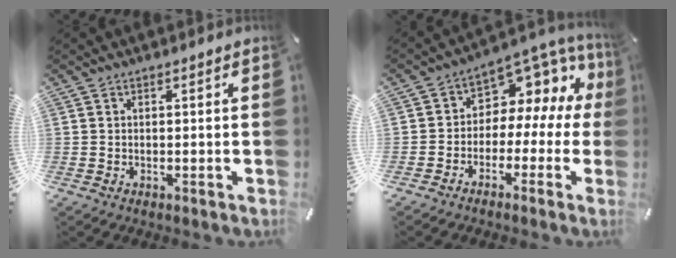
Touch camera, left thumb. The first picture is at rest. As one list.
[{"total": 7.7, "force": [2.1, 6.1, 4.2], "torque": [-0.070, -0.028, 0.039]}]